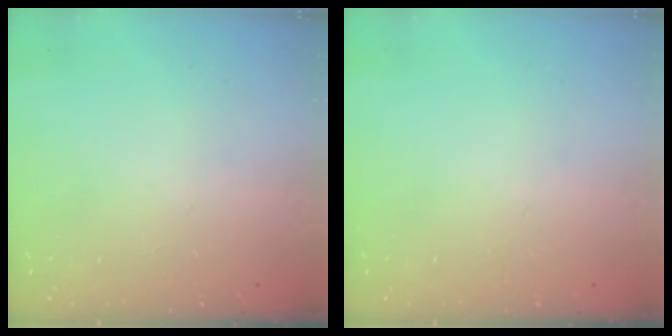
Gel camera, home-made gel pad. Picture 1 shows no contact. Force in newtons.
{"total": 0.0}